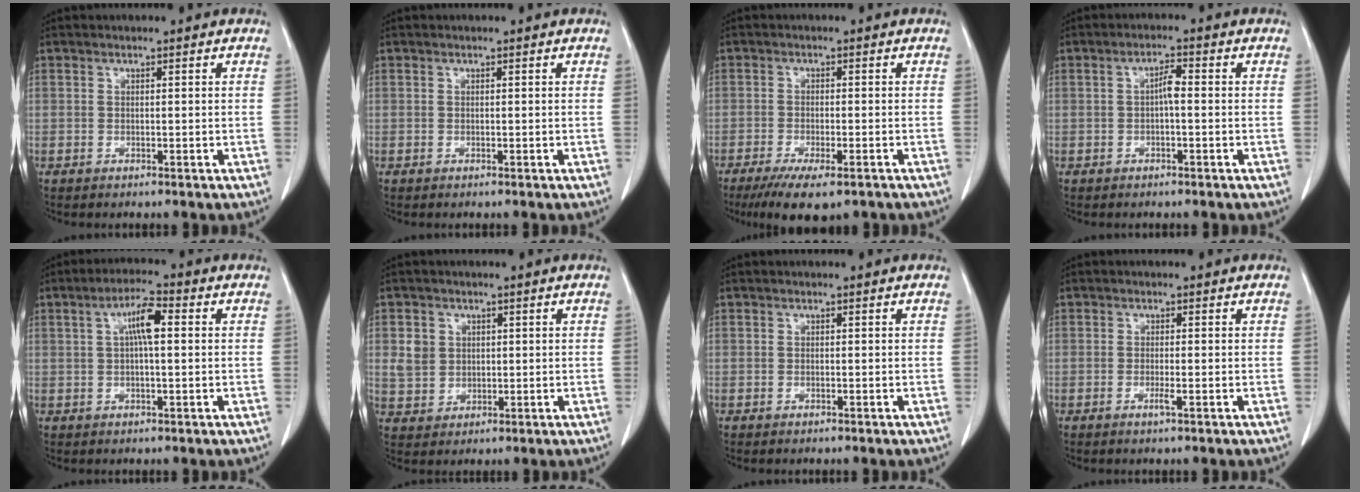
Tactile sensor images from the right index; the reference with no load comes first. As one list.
[{"total": 0.0}, {"total": 8.6, "force": [-6.1, 2.0, 5.8], "torque": [-0.087, -0.018, -0.091]}, {"total": 2.4, "force": [-0.2, 0.5, 2.4], "torque": [-0.040, 0.006, -0.004]}, {"total": 5.5, "force": [1.2, 1.0, 5.3], "torque": [-0.096, 0.015, 0.019]}, {"total": 4.5, "force": [1.1, 4.0, 1.6], "torque": [-0.034, 0.013, 0.029]}, {"total": 0.0}, {"total": 1.5, "force": [-0.7, -0.1, 1.3], "torque": [-0.026, -0.003, -0.012]}]